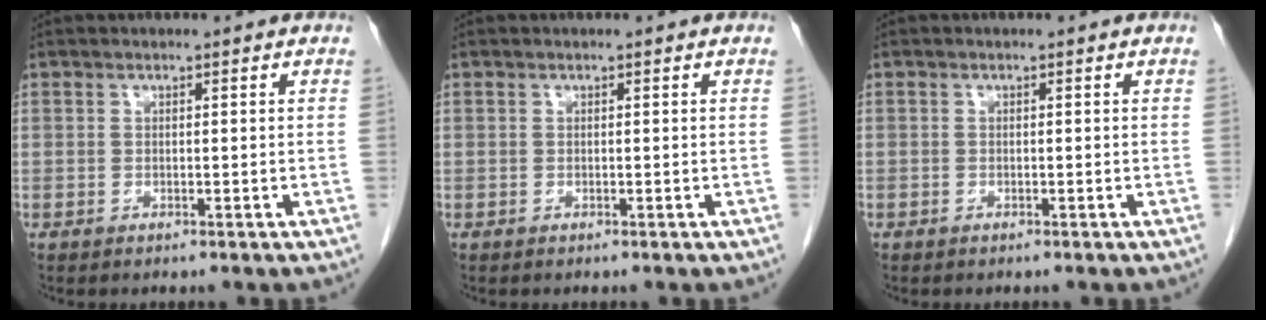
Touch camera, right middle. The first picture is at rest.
{"total": 0.0}
{"total": 0.0}